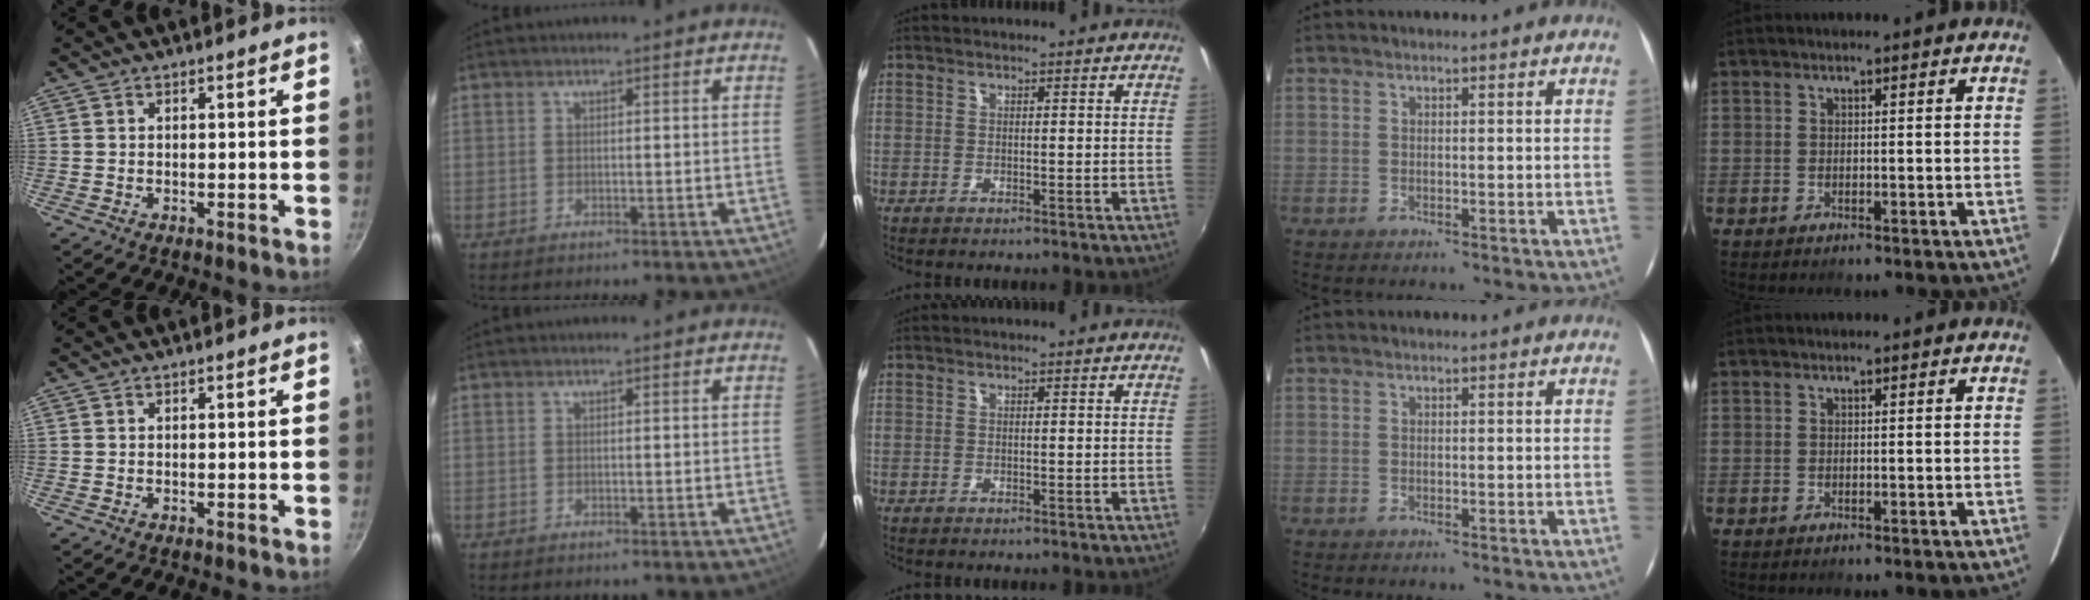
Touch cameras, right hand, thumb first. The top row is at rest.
{}